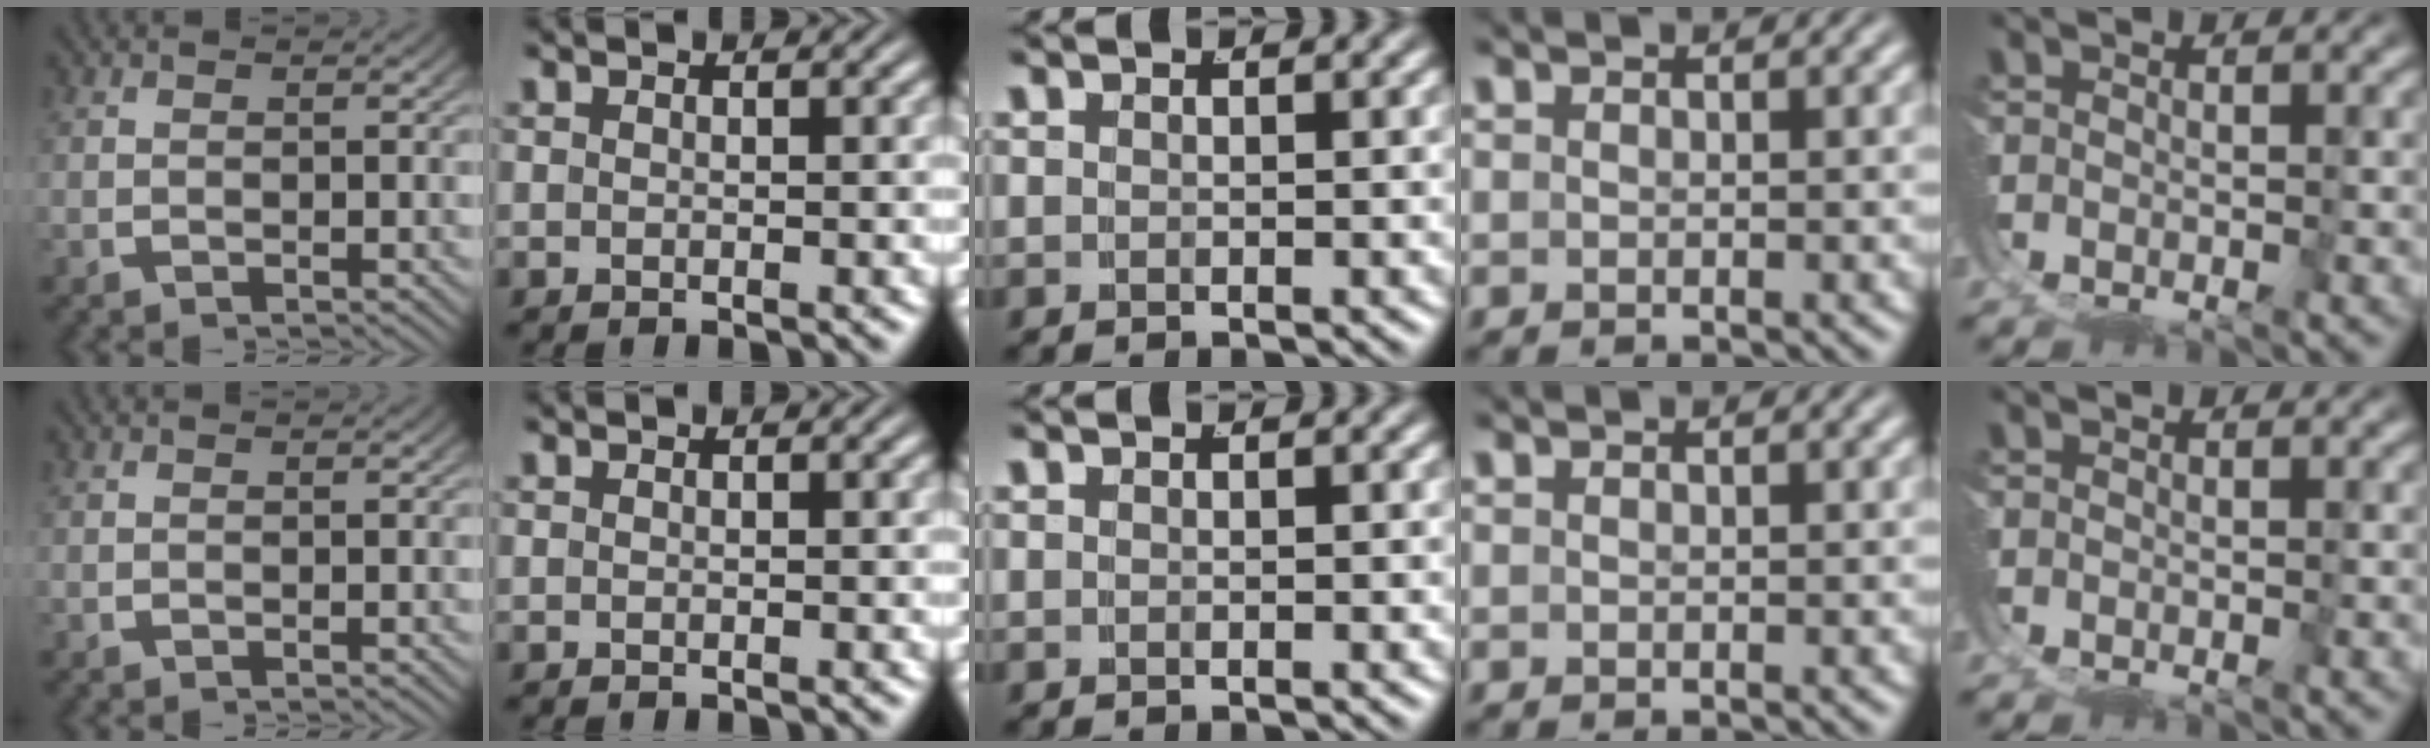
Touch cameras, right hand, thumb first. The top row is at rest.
{}